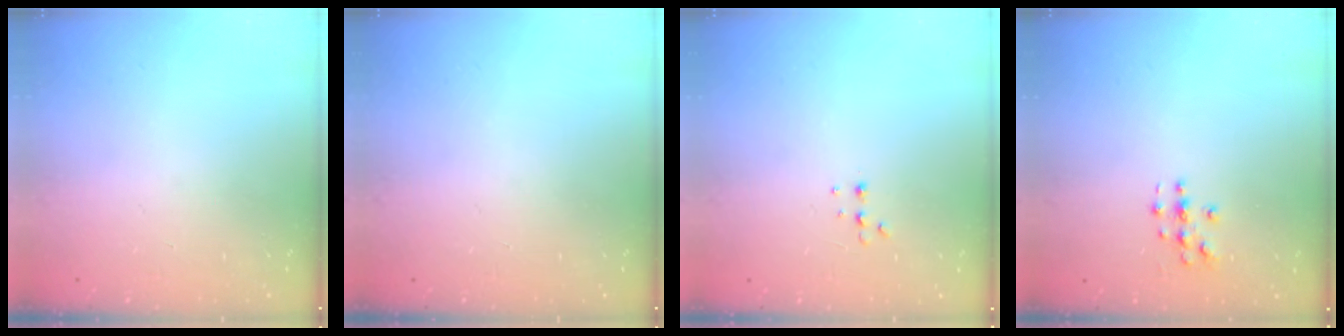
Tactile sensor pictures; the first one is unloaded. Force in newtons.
{"total": 0.0}
{"total": 4.4, "press": 4.3, "slide": 1.0}
{"total": 3.2, "press": 3.2, "slide": 0.1}